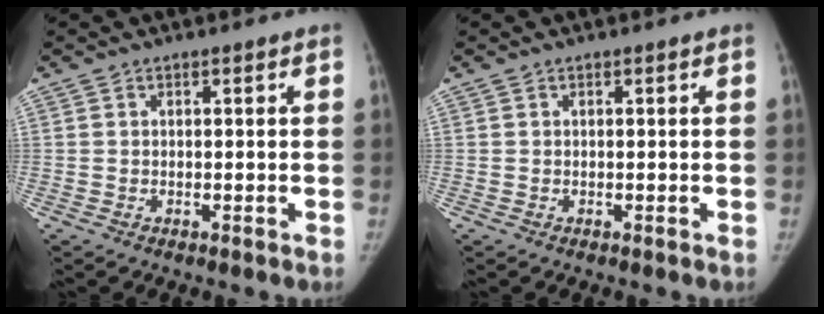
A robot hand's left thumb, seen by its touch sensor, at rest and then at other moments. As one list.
[{"total": 0.0}]